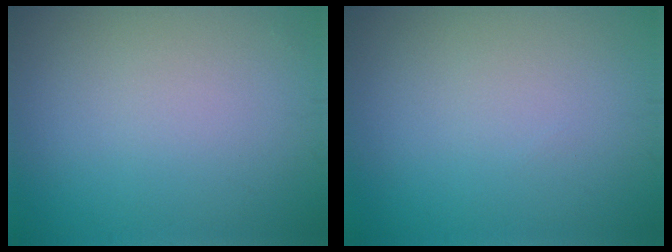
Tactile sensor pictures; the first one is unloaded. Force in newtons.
{"total": 0.0}